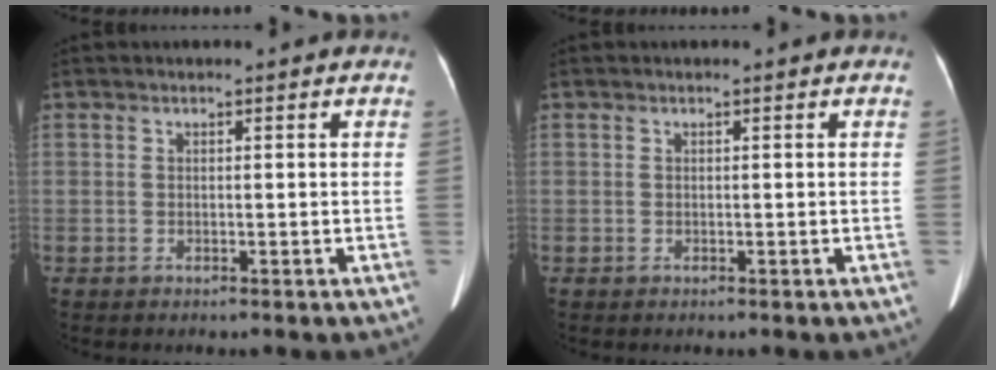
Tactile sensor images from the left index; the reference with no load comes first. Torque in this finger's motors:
{"motor_torque": [0.11, 0.01, 0.01, 0.01]}